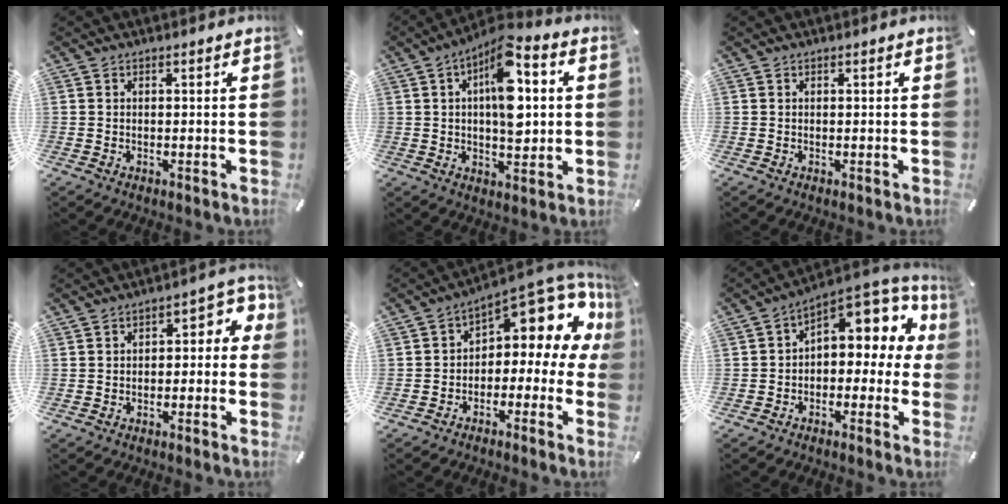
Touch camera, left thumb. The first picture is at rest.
{"total": 13.4, "force": [3.2, 6.8, 11.2], "torque": [-0.172, -0.017, 0.050]}
{"total": 0.0}
{"total": 5.0, "force": [-1.0, 3.4, 3.5], "torque": [-0.051, 0.005, -0.026]}
{"total": 10.4, "force": [6.8, 4.6, 6.4], "torque": [-0.094, -0.066, 0.110]}
{"total": 9.3, "force": [4.5, 5.9, 5.7], "torque": [-0.075, -0.039, 0.079]}